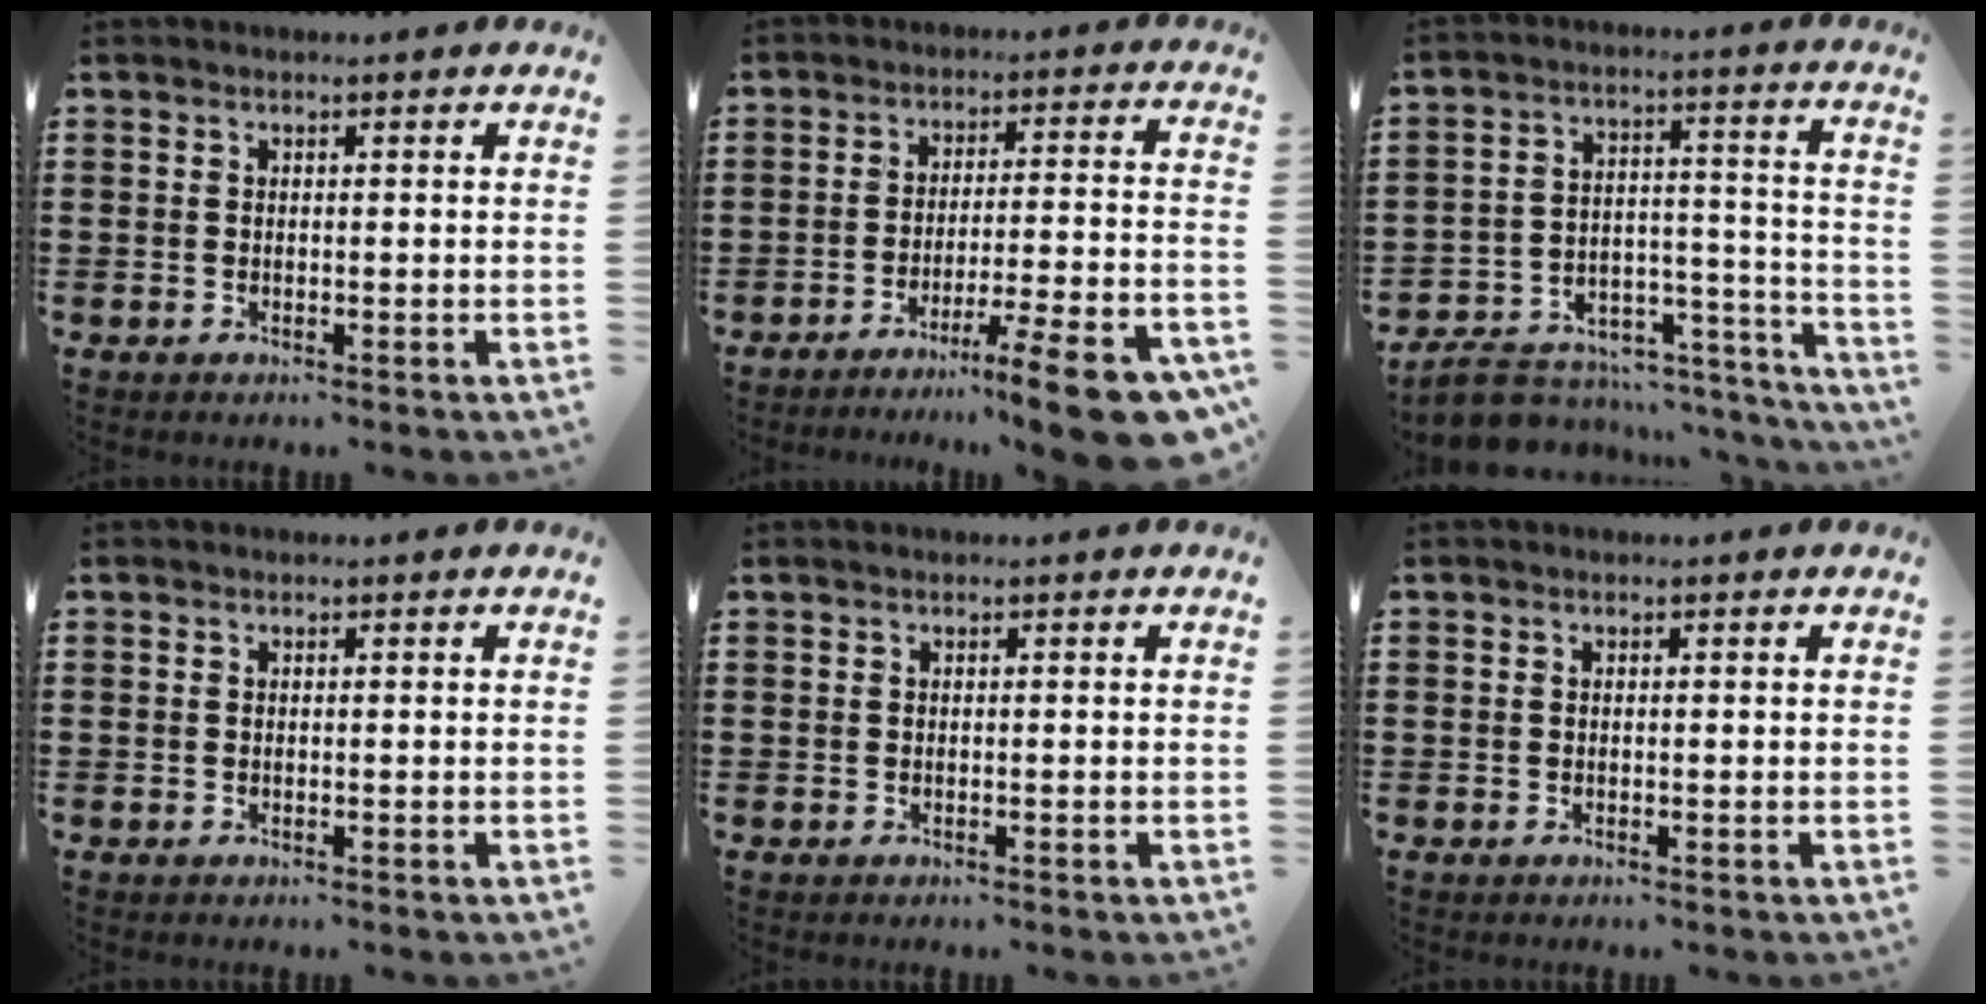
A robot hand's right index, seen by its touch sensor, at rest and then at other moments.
{"total": 11.5, "force": [-8.1, 0.1, 8.1], "torque": [-0.116, 0.014, -0.144]}
{"total": 6.4, "force": [-5.4, 3.2, 1.3], "torque": [-0.028, 0.009, -0.099]}
{"total": 0.0}
{"total": 0.0}
{"total": 0.0}